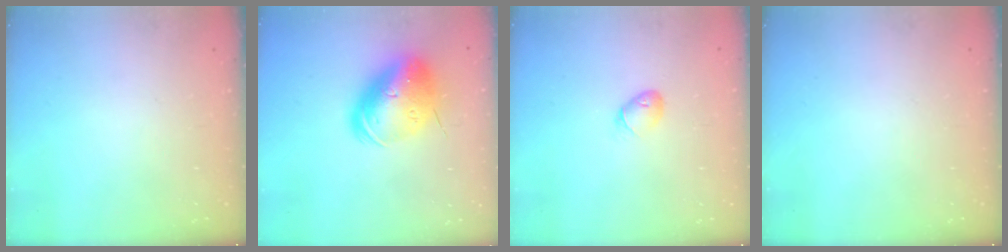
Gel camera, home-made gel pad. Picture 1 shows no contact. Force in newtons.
{"total": 18.3, "press": 18.0, "slide": 3.3}
{"total": 4.5, "press": 4.4, "slide": 1.1}
{"total": 0.0}